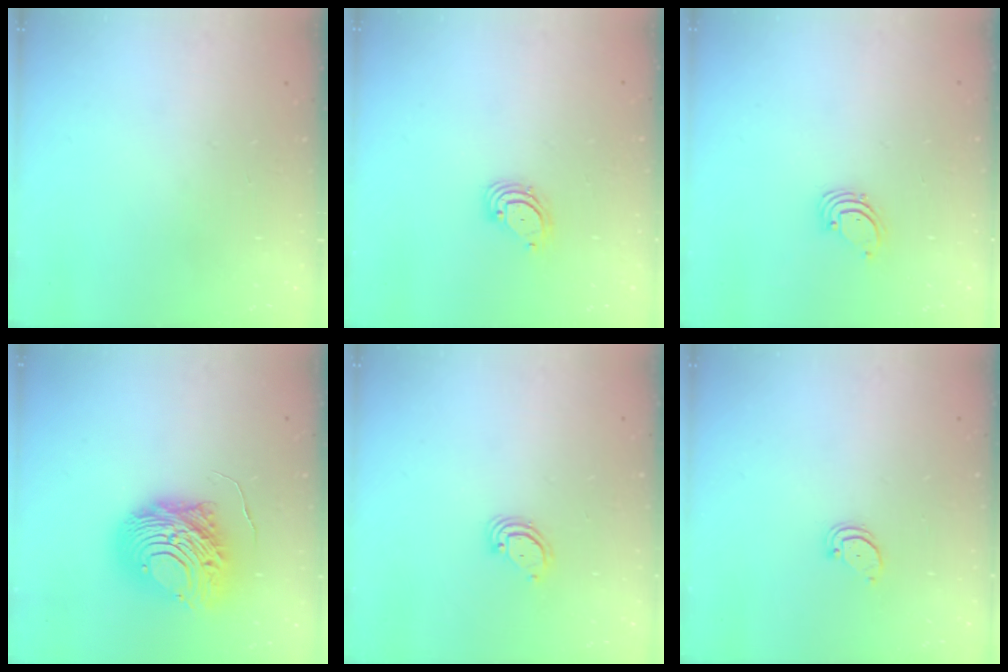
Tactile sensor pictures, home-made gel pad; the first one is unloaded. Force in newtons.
{"total": 3.6, "press": 3.6, "slide": 0.3}
{"total": 1.6, "press": 1.6, "slide": 0.1}
{"total": 14.1, "press": 14.0, "slide": 1.3}
{"total": 3.5, "press": 3.5, "slide": 0.2}
{"total": 1.5, "press": 1.5, "slide": 0.2}